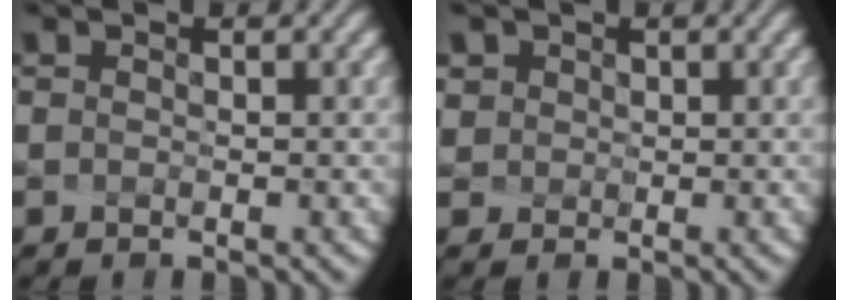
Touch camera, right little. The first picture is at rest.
{"total": 3.8, "force": [2.0, 3.0, 1.1], "torque": [-0.034, 0.007, 0.033]}